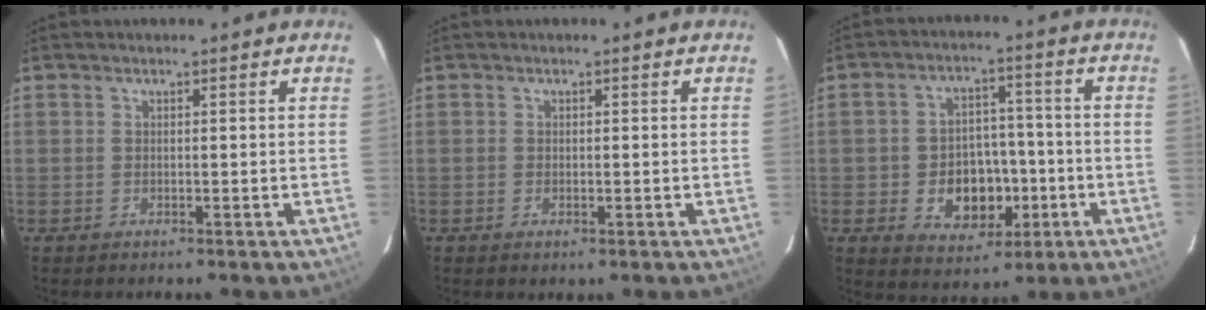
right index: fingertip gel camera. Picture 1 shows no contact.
{"total": 1.0, "force": [-0.4, 0.6, 0.7], "torque": [-0.013, -0.003, -0.006]}
{"total": 11.1, "force": [-3.3, 8.4, 6.5], "torque": [-0.134, 0.014, -0.032]}